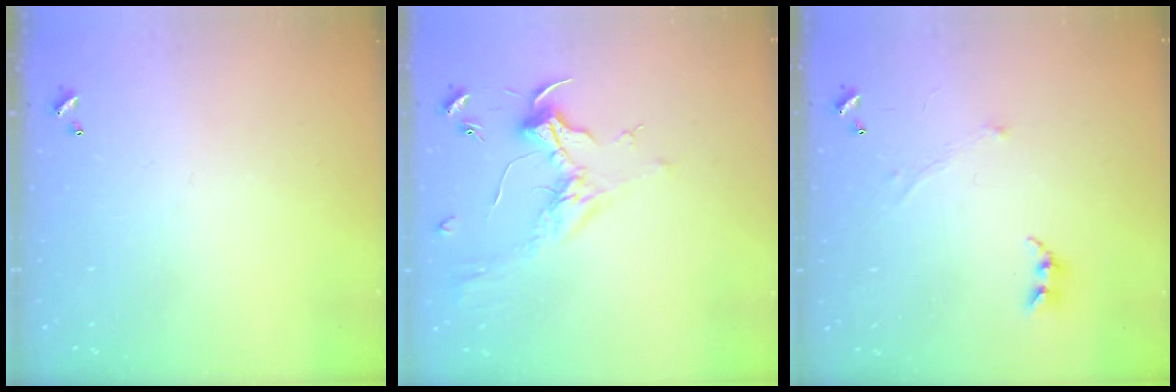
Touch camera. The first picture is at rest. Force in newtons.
{"total": 1.8, "press": 1.6, "slide": 0.7}
{"total": 0.7, "press": 0.0, "slide": 0.7}